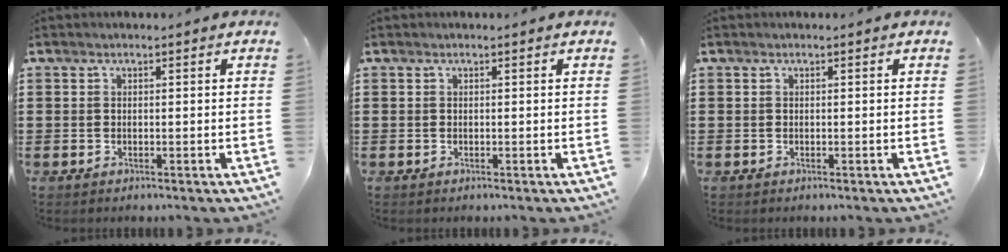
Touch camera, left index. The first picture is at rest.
{"total": 0.0}
{"total": 0.0}